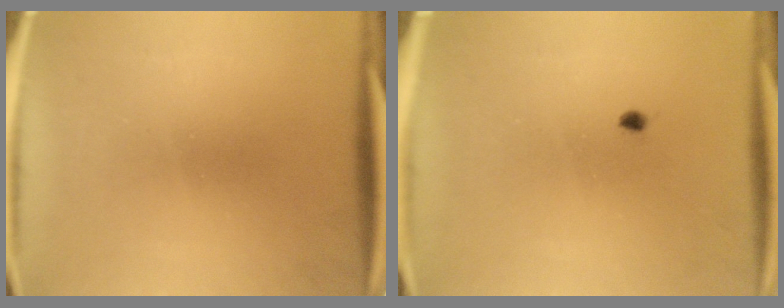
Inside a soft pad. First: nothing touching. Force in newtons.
{"total": 0.7}